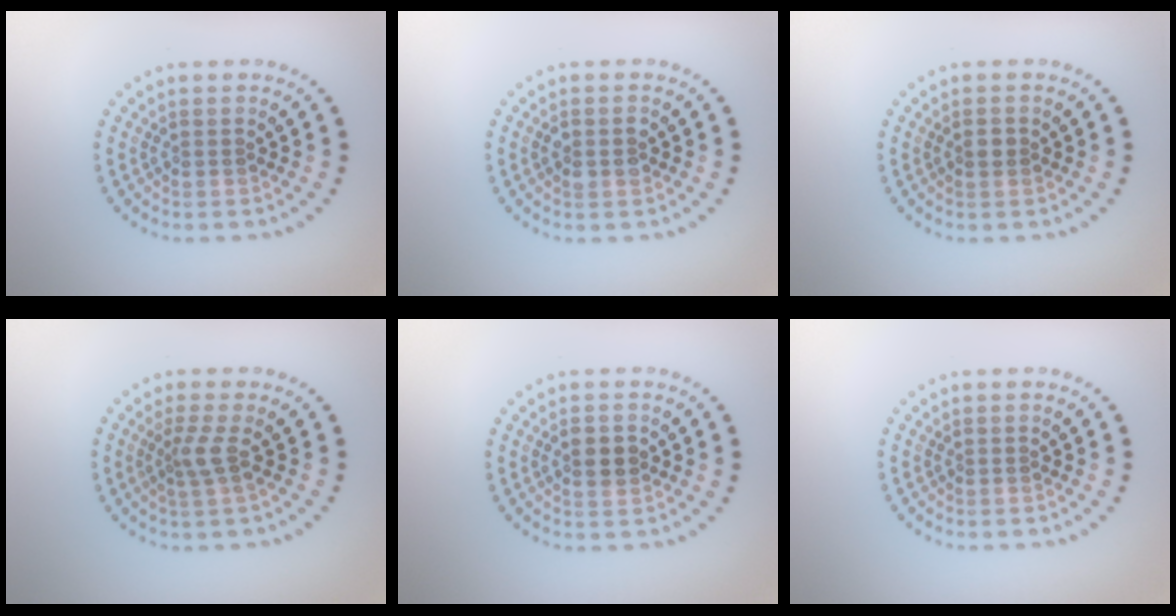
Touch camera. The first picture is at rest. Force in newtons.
{"total": 1.5, "press": 1.5, "slide": 0.2}
{"total": 1.1, "press": 1.1, "slide": 0.1}
{"total": 2.0, "press": 1.3, "slide": 1.5}
{"total": 2.5, "press": 2.5, "slide": 0.1}
{"total": 0.0}